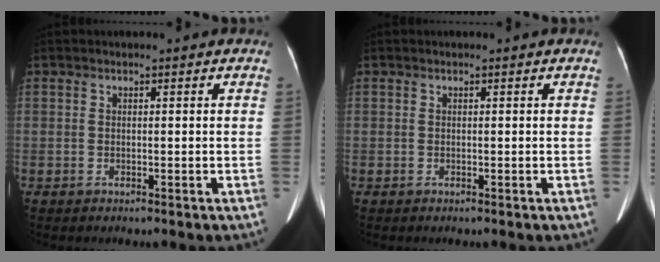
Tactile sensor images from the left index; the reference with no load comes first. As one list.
[{"total": 0.0}]